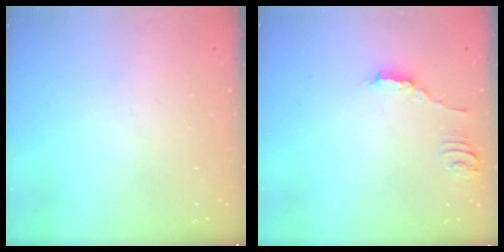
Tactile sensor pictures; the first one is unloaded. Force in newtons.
{"total": 3.8, "press": 3.8, "slide": 0.3}